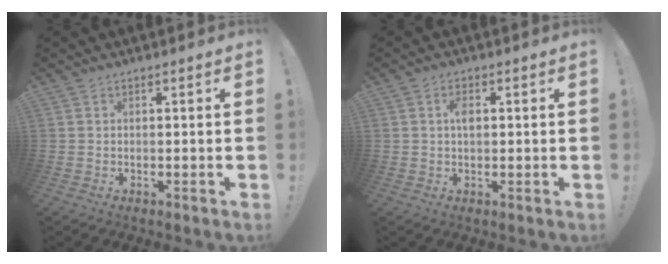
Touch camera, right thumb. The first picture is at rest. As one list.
[{"total": 2.9, "force": [0.5, 1.7, 2.3], "torque": [-0.039, 0.003, 0.005]}]